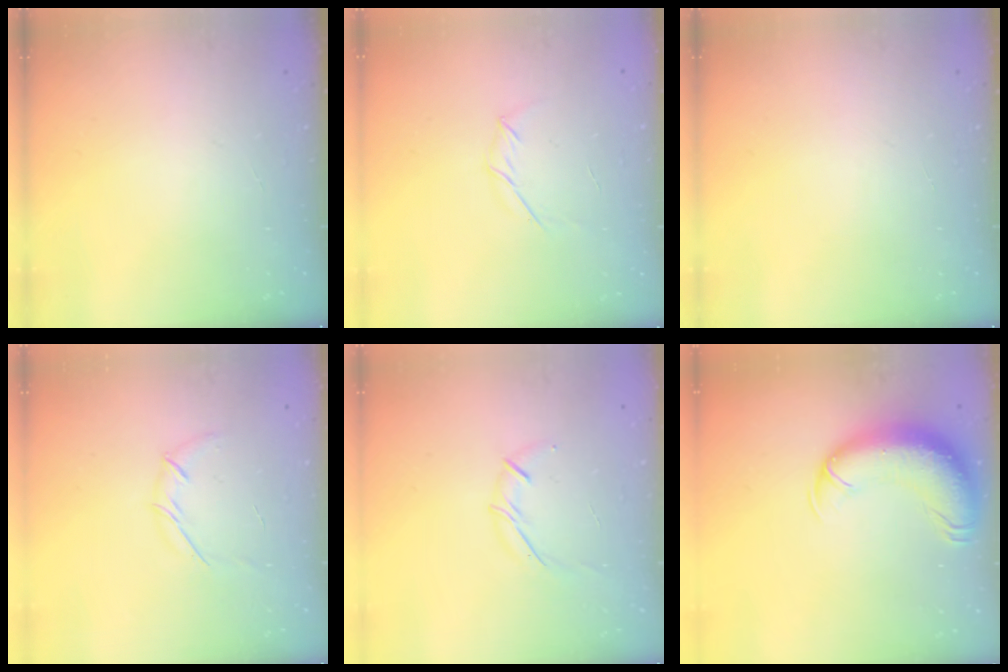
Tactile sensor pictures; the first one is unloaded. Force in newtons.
{"total": 3.7, "press": 3.6, "slide": 1.0}
{"total": 0.0}
{"total": 5.4, "press": 5.4, "slide": 0.6}
{"total": 6.7, "press": 6.6, "slide": 1.4}
{"total": 14.7, "press": 14.2, "slide": 3.6}